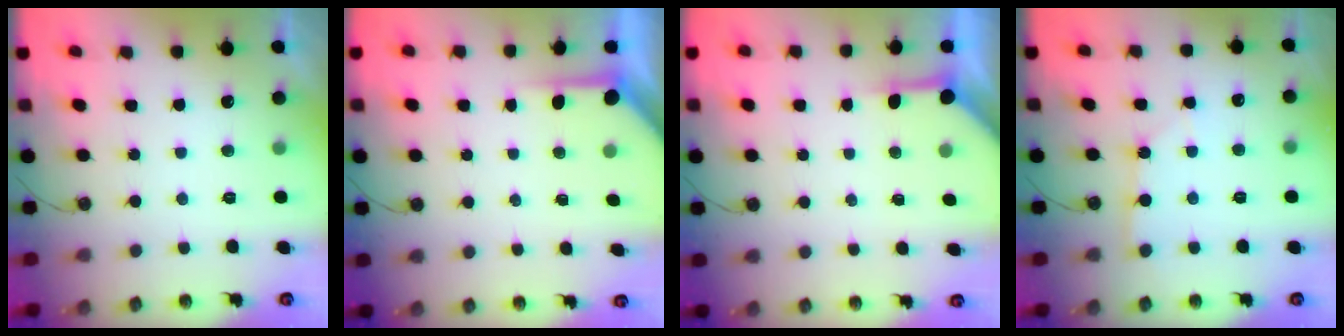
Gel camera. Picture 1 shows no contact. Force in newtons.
{"total": 3.9, "press": 3.9, "slide": 0.4}
{"total": 3.8, "press": 3.8, "slide": 0.5}
{"total": 2.0, "press": 2.0, "slide": 0.2}